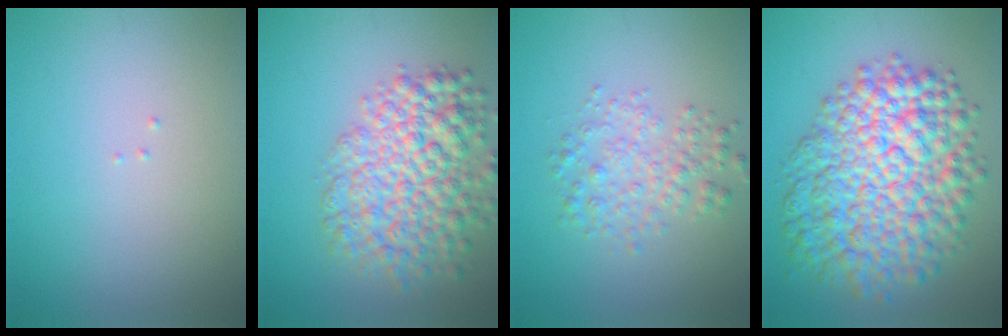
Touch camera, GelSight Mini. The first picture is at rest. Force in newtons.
{"total": 7.5, "press": 7.5, "slide": 0.3}
{"total": 2.8, "press": 2.8, "slide": 0.0}
{"total": 11.3, "press": 11.3, "slide": 0.3}